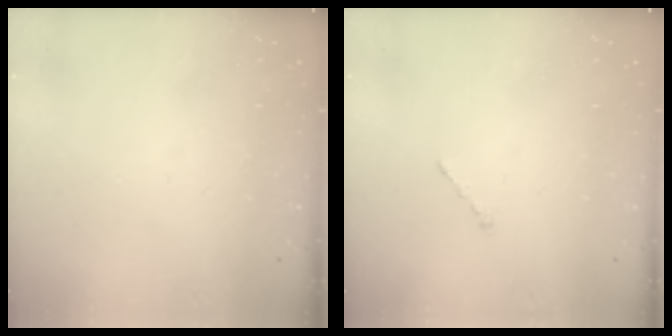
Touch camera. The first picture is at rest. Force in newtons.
{"total": 1.0, "press": 0.9, "slide": 0.3}